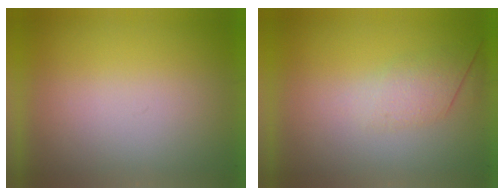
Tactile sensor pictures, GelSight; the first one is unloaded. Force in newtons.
{"total": 2.6}